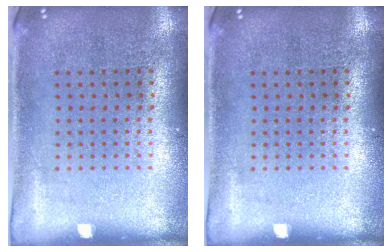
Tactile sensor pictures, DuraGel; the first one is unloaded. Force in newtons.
{"total": 0.0}